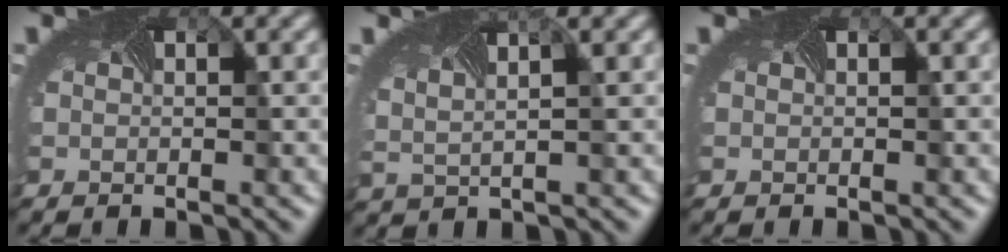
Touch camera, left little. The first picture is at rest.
{"total": 2.9, "force": [1.9, 1.1, 1.9], "torque": [-0.043, 0.009, 0.036]}
{"total": 0.0}